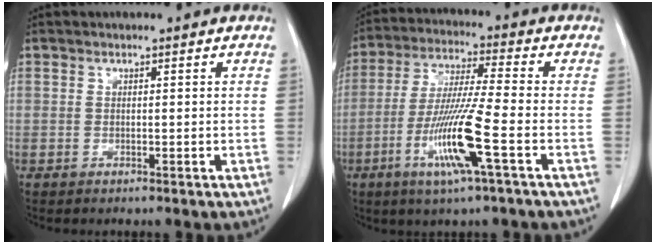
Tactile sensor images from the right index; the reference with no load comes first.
{"total": 12.1, "force": [-4.4, -0.6, 11.3], "torque": [-0.228, -0.019, -0.086]}